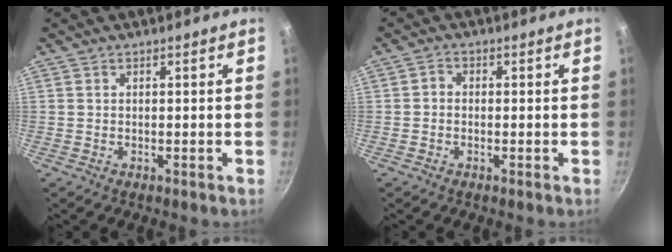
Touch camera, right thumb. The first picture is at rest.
{"total": 1.6, "force": [-0.3, 1.3, 0.8], "torque": [-0.014, 0.008, -0.011]}